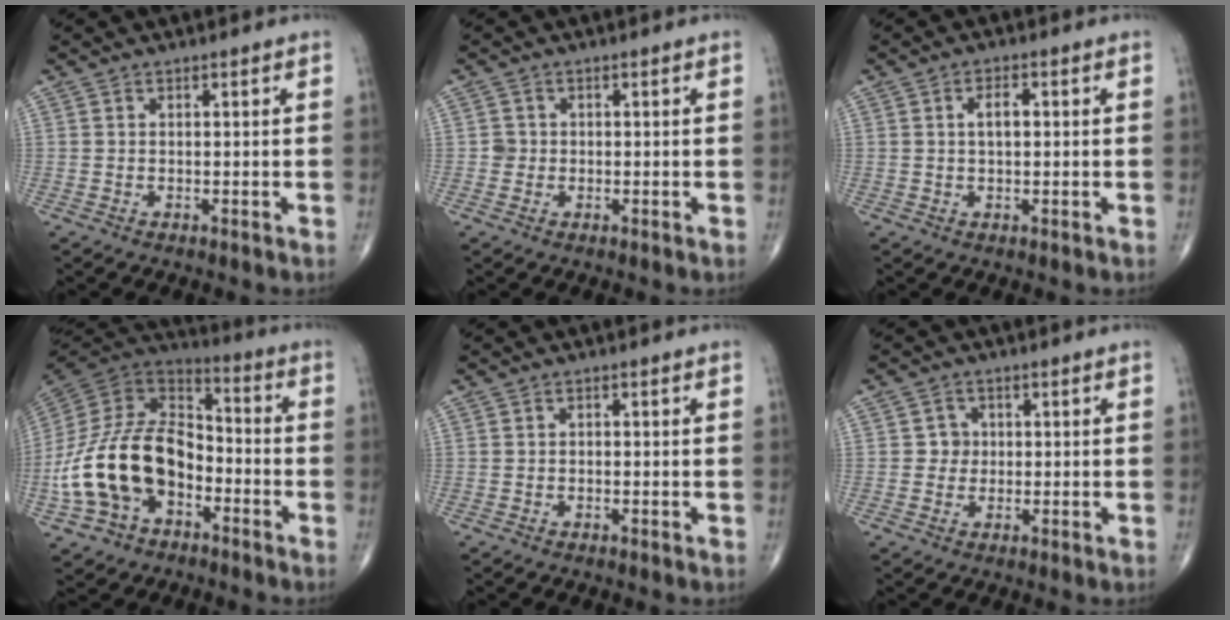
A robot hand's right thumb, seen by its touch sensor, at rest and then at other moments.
{"total": 1.5, "force": [-0.1, 1.5, 0.2], "torque": [0.005, 0.005, -0.003]}
{"total": 2.9, "force": [0.4, 1.4, 2.5], "torque": [-0.043, 0.006, 0.005]}
{"total": 20.9, "force": [-6.5, 13.8, 14.3], "torque": [-0.260, 0.060, -0.120]}
{"total": 0.0}
{"total": 2.7, "force": [0.1, 2.7, 0.6], "torque": [0.011, 0.007, -0.004]}